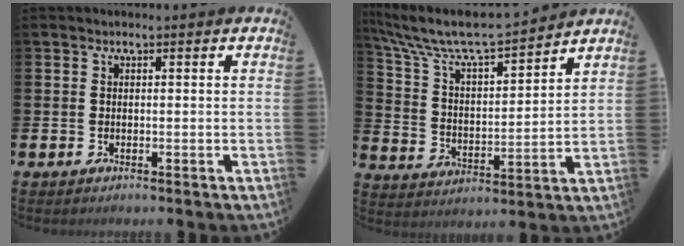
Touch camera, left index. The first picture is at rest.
{"total": 9.4, "force": [8.8, 1.2, 3.0], "torque": [-0.102, -0.062, 0.151]}